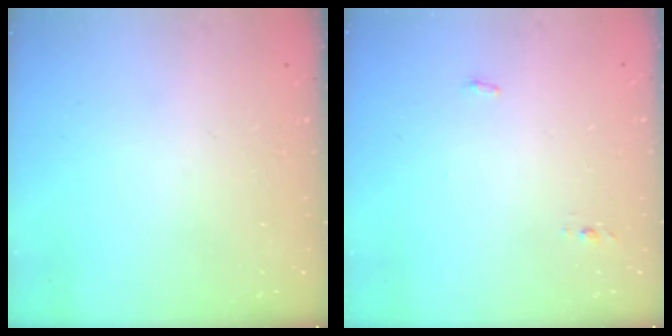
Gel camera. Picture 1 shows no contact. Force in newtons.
{"total": 3.4, "press": 3.2, "slide": 1.1}